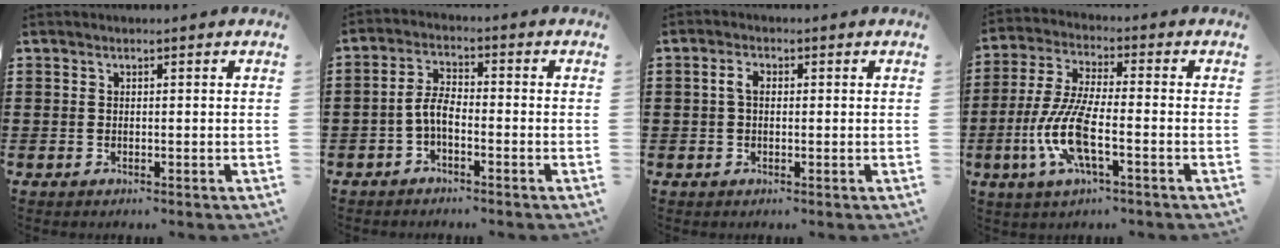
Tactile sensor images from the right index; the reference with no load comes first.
{"total": 4.0, "force": [-1.7, 1.7, 3.2], "torque": [-0.080, 0.003, -0.039]}
{"total": 2.2, "force": [0.2, 1.2, 1.8], "torque": [-0.044, 0.004, -0.001]}
{"total": 9.7, "force": [-3.4, 2.7, 8.7], "torque": [-0.206, -0.016, -0.070]}